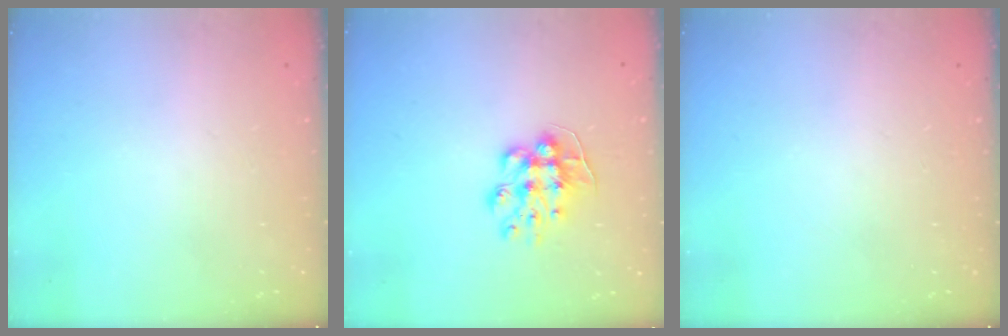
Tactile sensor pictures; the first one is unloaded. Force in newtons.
{"total": 9.4, "press": 9.4, "slide": 0.5}
{"total": 0.0}